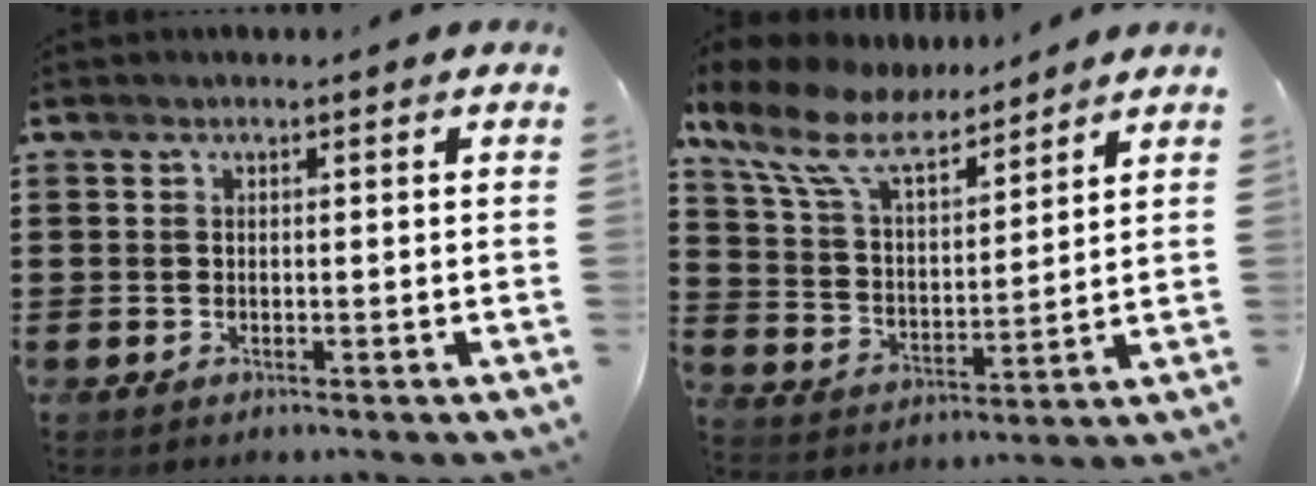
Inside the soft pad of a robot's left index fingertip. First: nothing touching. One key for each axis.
{"total": 10.1, "fx": 8.1, "fy": 3.3, "fz": 5.1, "tx": -0.133, "ty": -0.037, "tz": 0.143}